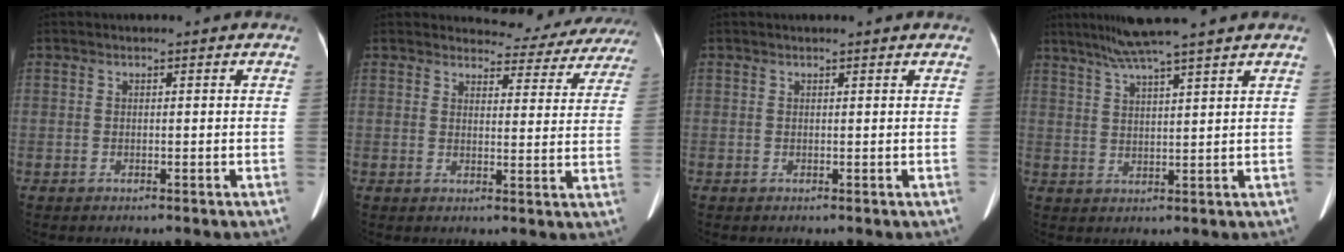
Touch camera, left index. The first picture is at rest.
{"total": 12.5, "force": [12.0, 3.3, 0.8], "torque": [0.020, -0.035, 0.111]}
{"total": 2.2, "force": [2.0, 0.2, 0.7], "torque": [-0.014, 0.015, 0.020]}
{"total": 8.8, "force": [7.2, -1.4, 4.9], "torque": [-0.087, 0.023, 0.116]}